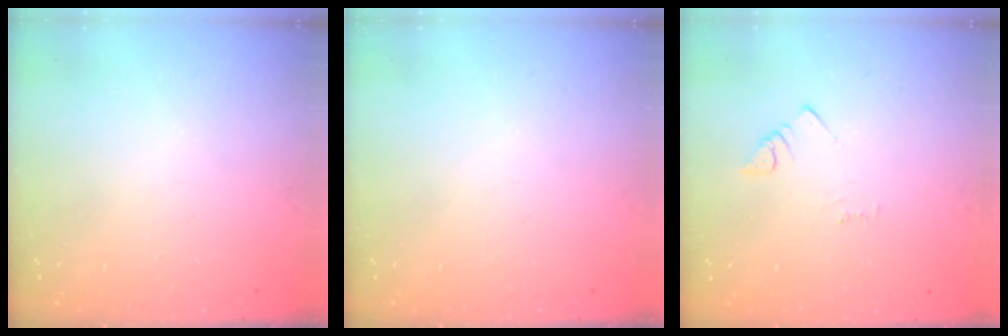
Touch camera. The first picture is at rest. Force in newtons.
{"total": 0.0}
{"total": 1.5, "press": 1.5, "slide": 0.3}